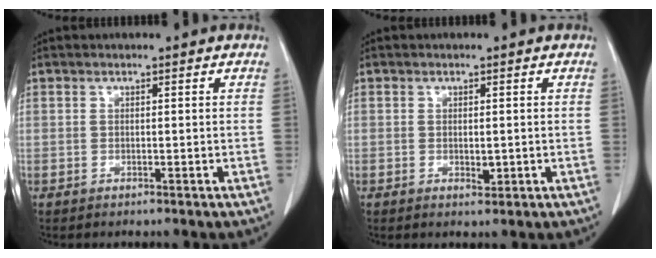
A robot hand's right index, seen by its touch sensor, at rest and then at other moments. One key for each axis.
{"total": 1.3, "fx": -0.1, "fy": 0.7, "fz": 1.2, "tx": -0.019, "ty": -0.005, "tz": 0.001}